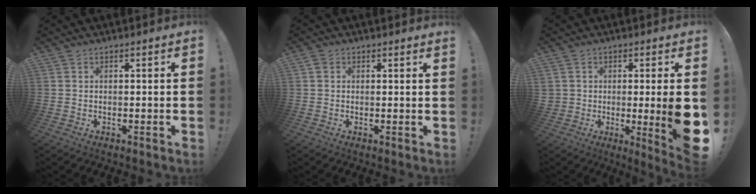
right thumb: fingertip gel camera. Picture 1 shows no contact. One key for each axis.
{"total": 1.4, "fx": 1.2, "fy": 0.6, "fz": 0.4, "tx": 0.006, "ty": -0.006, "tz": 0.021}
{"total": 8.7, "fx": -0.3, "fy": 2.1, "fz": 8.5, "tx": -0.117, "ty": -0.013, "tz": 0.003}